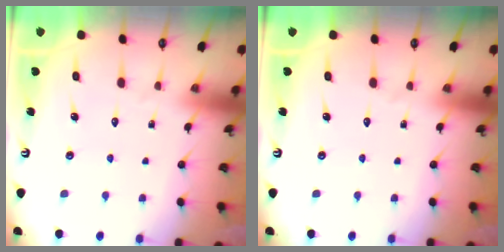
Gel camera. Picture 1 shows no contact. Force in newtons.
{"total": 0.0}